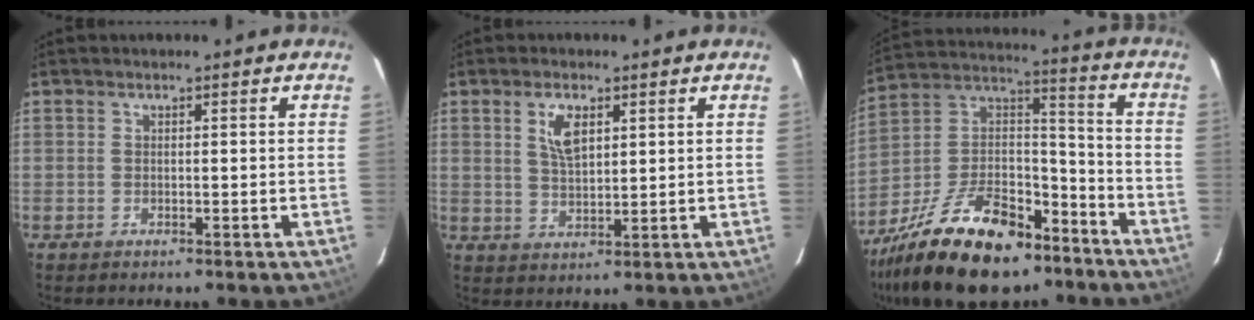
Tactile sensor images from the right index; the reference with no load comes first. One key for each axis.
{"total": 5.5, "fx": 2.3, "fy": 2.5, "fz": 4.3, "tx": -0.078, "ty": 0.004, "tz": 0.047}
{"total": 25.7, "fx": -17.1, "fy": 12.0, "fz": 15.0, "tx": -0.298, "ty": 0.019, "tz": -0.275}